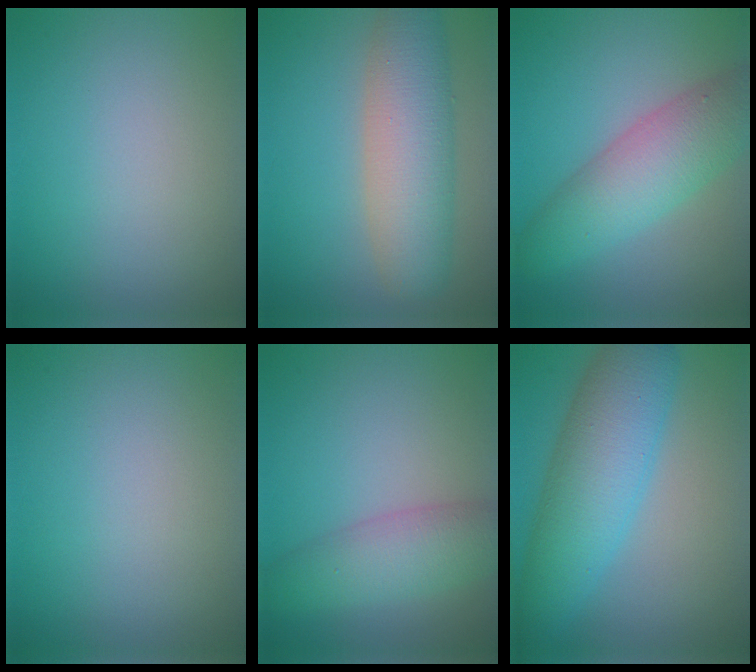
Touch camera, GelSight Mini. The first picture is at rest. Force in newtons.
{"total": 7.1, "press": 7.1, "slide": 0.1}
{"total": 6.7, "press": 6.7, "slide": 0.2}
{"total": 0.0}
{"total": 4.8, "press": 4.8, "slide": 0.1}
{"total": 7.9, "press": 7.9, "slide": 0.2}